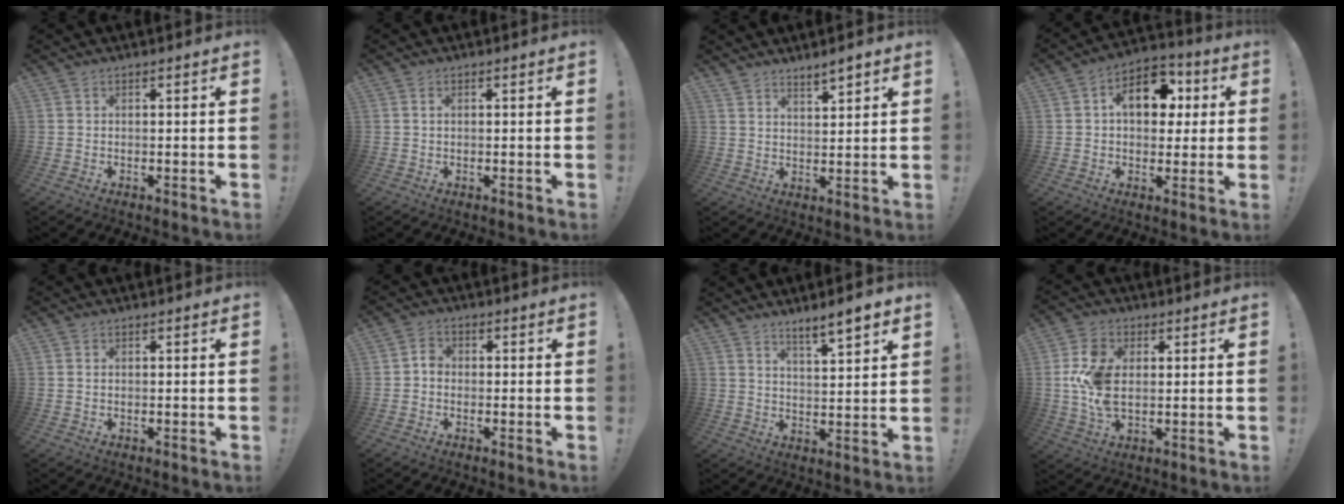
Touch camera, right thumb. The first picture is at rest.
{"total": 1.0, "force": [0.3, 0.6, 0.7], "torque": [-0.016, 0.003, 0.005]}
{"total": 4.7, "force": [4.3, 1.1, 1.7], "torque": [-0.010, -0.032, 0.073]}
{"total": 13.4, "force": [3.6, 9.3, 8.9], "torque": [-0.119, 0.001, 0.066]}
{"total": 0.6, "force": [0.1, 0.4, 0.4], "torque": [-0.009, 0.002, 0.002]}
{"total": 2.9, "force": [-1.0, 2.1, 1.7], "torque": [-0.028, 0.014, -0.019]}
{"total": 7.0, "force": [5.7, 0.6, 4.0], "torque": [-0.050, -0.041, 0.092]}
{"total": 12.5, "force": [0.6, 8.3, 9.3], "torque": [-0.179, -0.004, 0.011]}